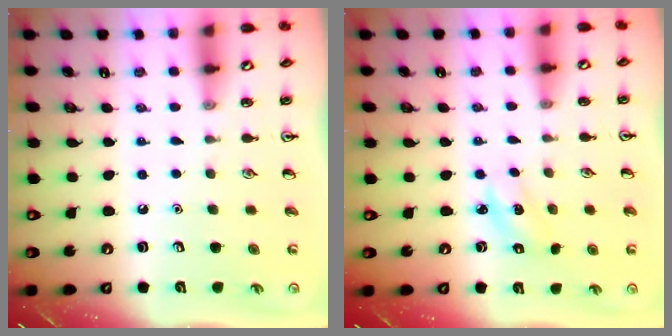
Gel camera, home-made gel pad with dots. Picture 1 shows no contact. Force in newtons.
{"total": 2.4, "press": 2.3, "slide": 0.5}